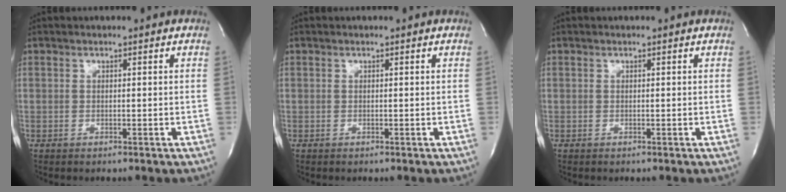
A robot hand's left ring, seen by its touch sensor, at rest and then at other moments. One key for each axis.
{"total": 0.0}
{"total": 0.0}